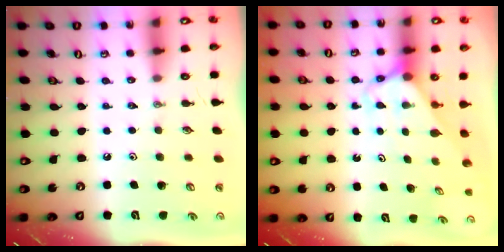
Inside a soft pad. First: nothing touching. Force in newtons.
{"total": 2.6, "press": 2.6, "slide": 0.1}